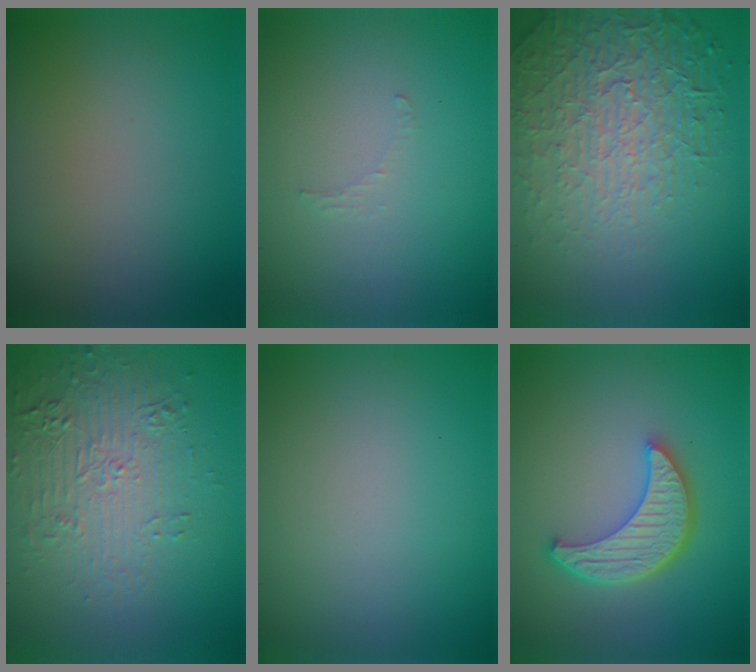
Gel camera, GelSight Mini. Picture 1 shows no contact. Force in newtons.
{"total": 0.7, "press": 0.7, "slide": 0.1}
{"total": 7.8, "press": 5.5, "slide": 5.5}
{"total": 4.2, "press": 3.8, "slide": 1.7}
{"total": 0.0}
{"total": 5.8, "press": 4.4, "slide": 3.8}